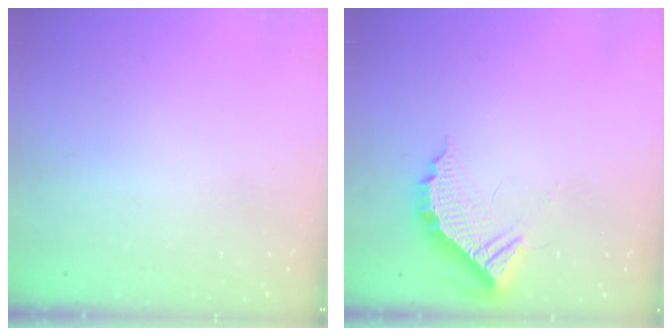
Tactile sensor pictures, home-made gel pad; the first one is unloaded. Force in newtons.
{"total": 11.1, "press": 11.1, "slide": 0.4}